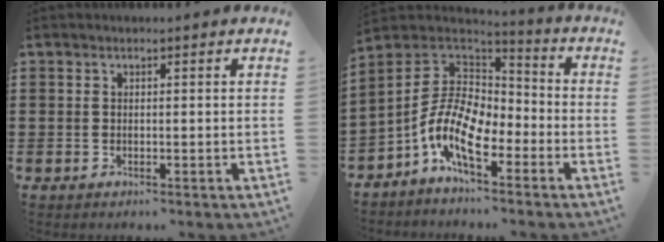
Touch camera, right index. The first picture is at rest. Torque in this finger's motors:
{"motor_torque": [2.14, 0.00, 1.05, 0.21]}